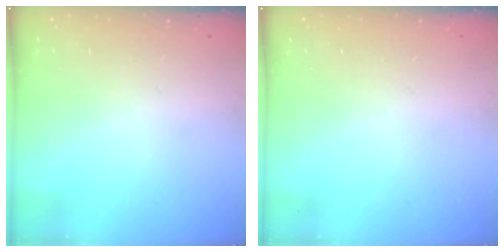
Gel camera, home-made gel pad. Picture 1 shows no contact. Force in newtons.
{"total": 0.0}